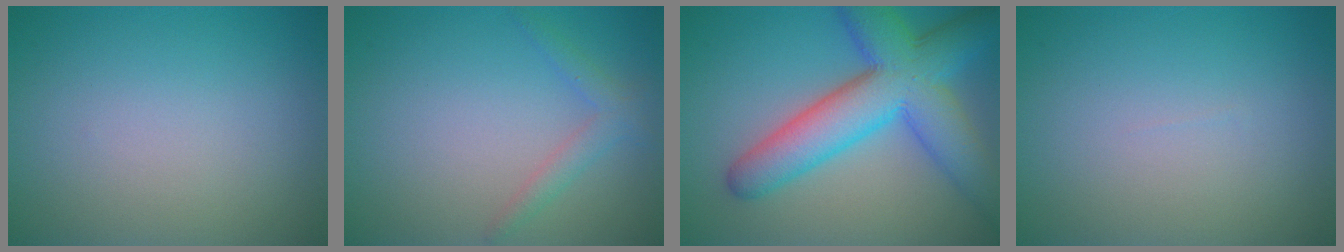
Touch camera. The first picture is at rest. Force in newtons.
{"total": 1.8, "press": 1.8, "slide": 0.1}
{"total": 9.6, "press": 9.6, "slide": 0.2}
{"total": 0.0}